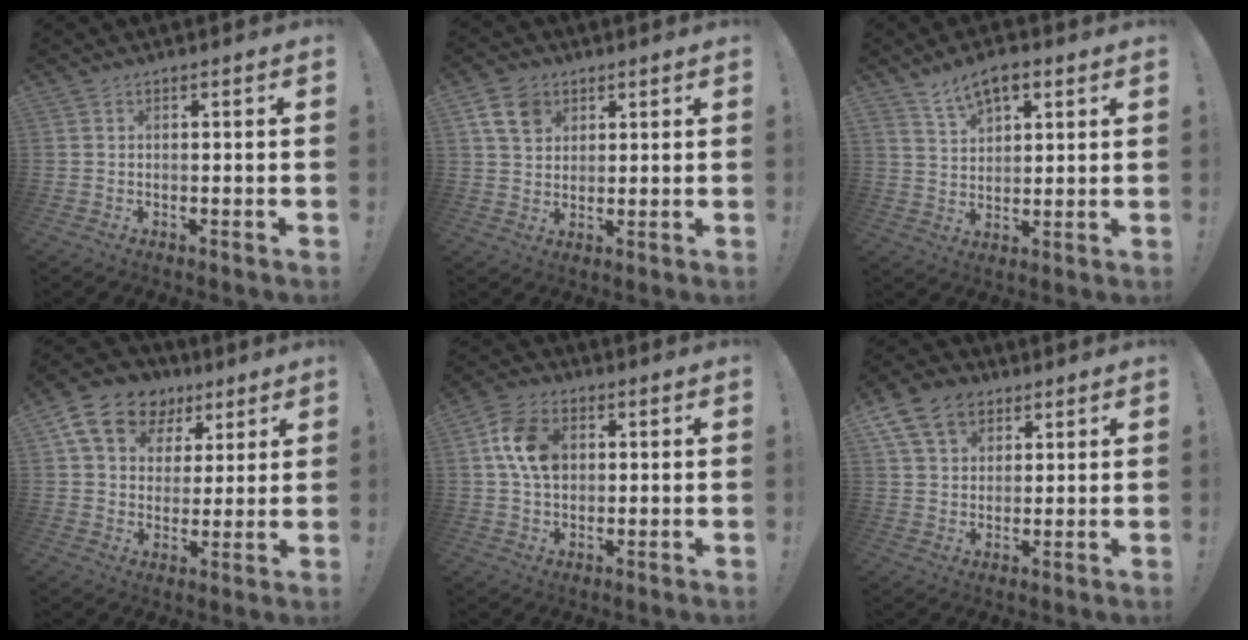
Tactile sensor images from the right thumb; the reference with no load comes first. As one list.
[{"total": 8.7, "force": [4.5, 6.2, 4.3], "torque": [-0.068, -0.011, 0.089]}, {"total": 8.4, "force": [5.2, 4.7, 4.7], "torque": [-0.073, -0.017, 0.097]}, {"total": 15.6, "force": [8.0, 11.3, 7.1], "torque": [-0.107, -0.039, 0.151]}, {"total": 12.2, "force": [2.7, 8.9, 7.9], "torque": [-0.135, 0.009, 0.053]}, {"total": 12.6, "force": [6.3, 9.2, 5.9], "torque": [-0.092, -0.025, 0.125]}]